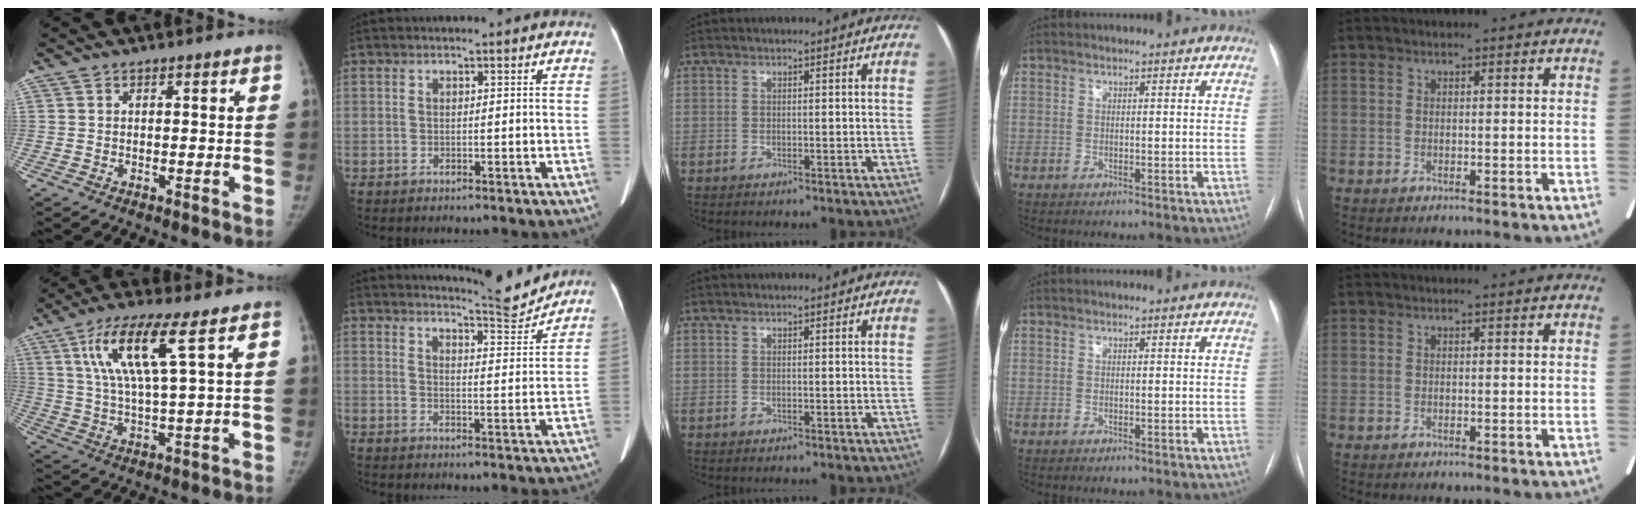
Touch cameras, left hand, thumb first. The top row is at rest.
{"thumb": {"total": 11.8, "force": [5.0, 1.8, 10.6], "torque": [-0.226, -0.013, 0.095]}, "index": {"total": 7.1, "force": [7.0, -0.9, 0.5], "torque": [-0.023, -0.029, 0.099]}}